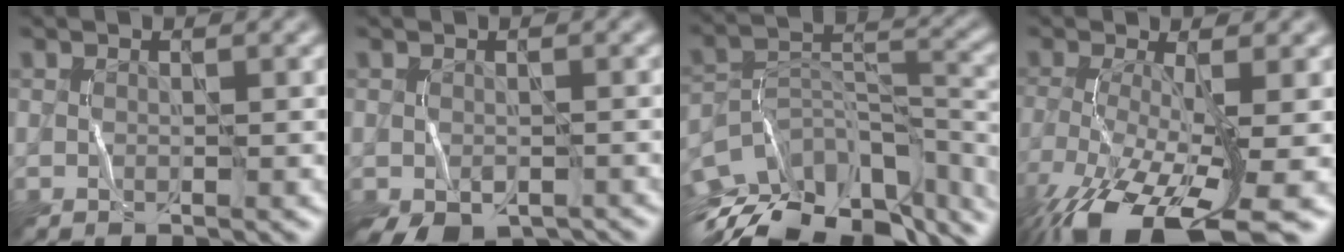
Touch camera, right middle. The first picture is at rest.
{"total": 3.1, "force": [-1.8, 1.8, 1.6], "torque": [-0.028, -0.017, -0.025]}
{"total": 14.3, "force": [-10.6, 6.0, 7.5], "torque": [-0.151, 0.011, -0.150]}
{"total": 11.1, "force": [-5.5, 3.7, 8.9], "torque": [-0.181, -0.027, -0.098]}